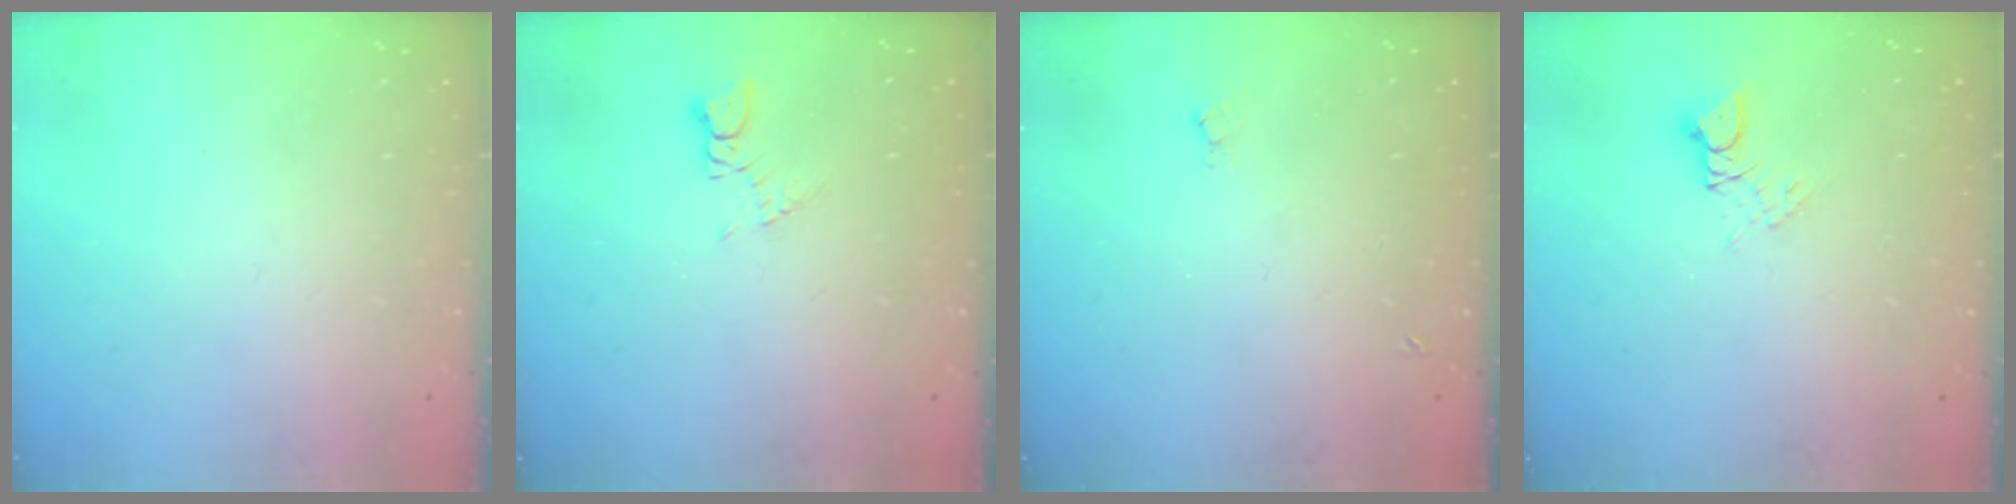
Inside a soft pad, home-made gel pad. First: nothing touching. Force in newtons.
{"total": 1.3, "press": 1.3, "slide": 0.2}
{"total": 2.5, "press": 2.4, "slide": 0.6}
{"total": 3.6, "press": 3.5, "slide": 0.2}